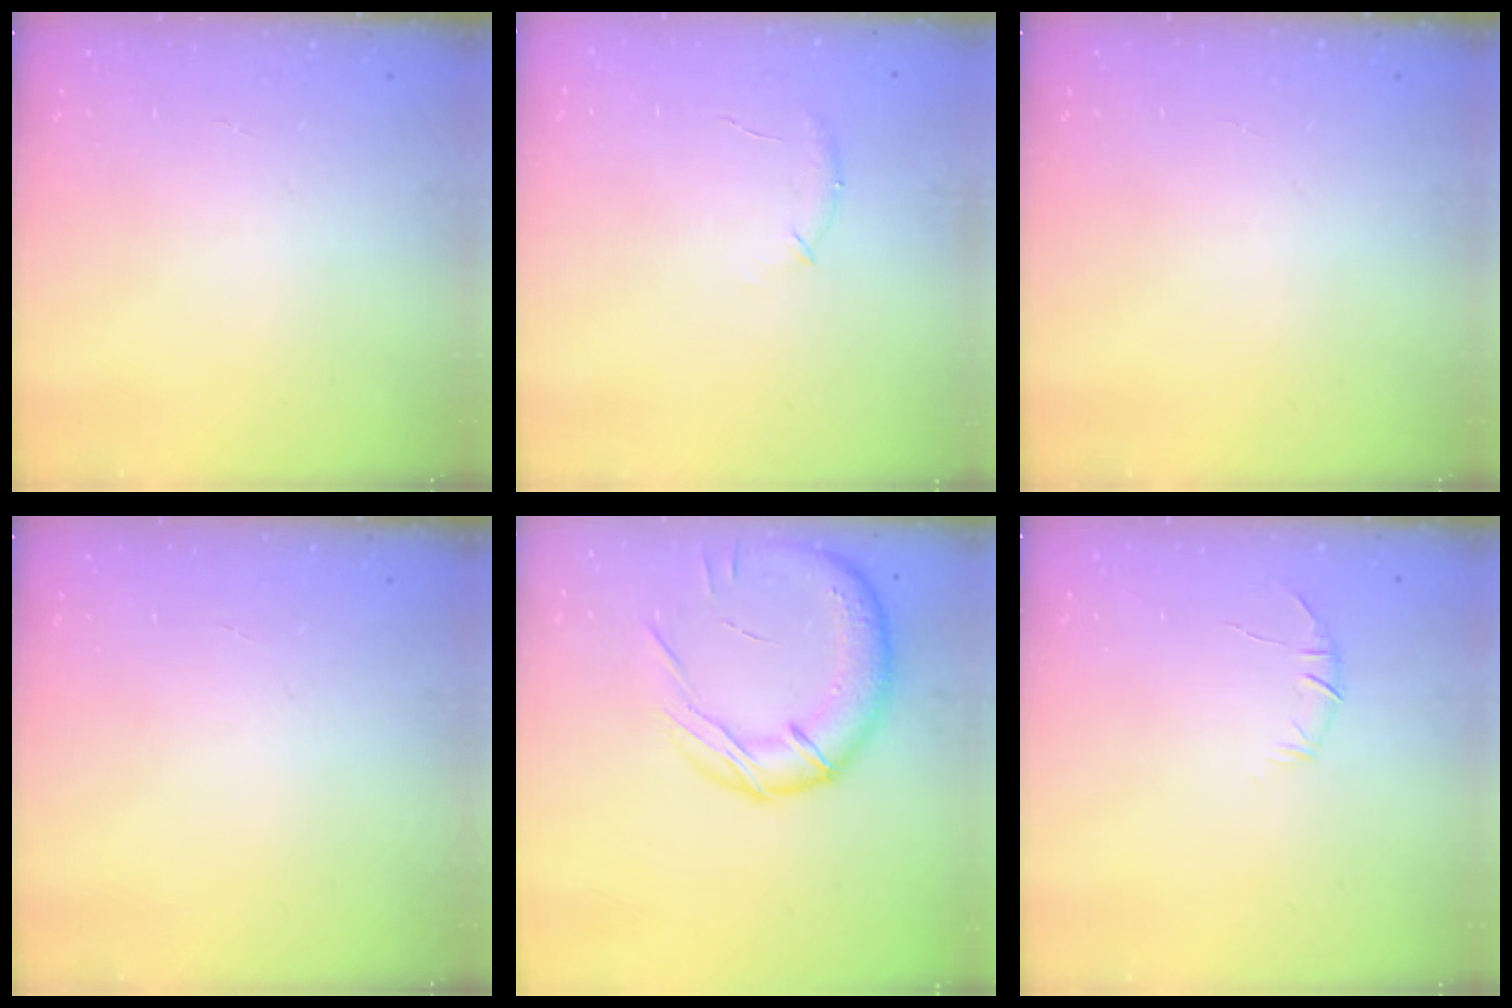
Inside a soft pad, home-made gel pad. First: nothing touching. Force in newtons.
{"total": 6.9, "press": 6.7, "slide": 1.8}
{"total": 0.0}
{"total": 0.0}
{"total": 17.7, "press": 17.4, "slide": 3.2}
{"total": 6.0, "press": 5.8, "slide": 1.5}